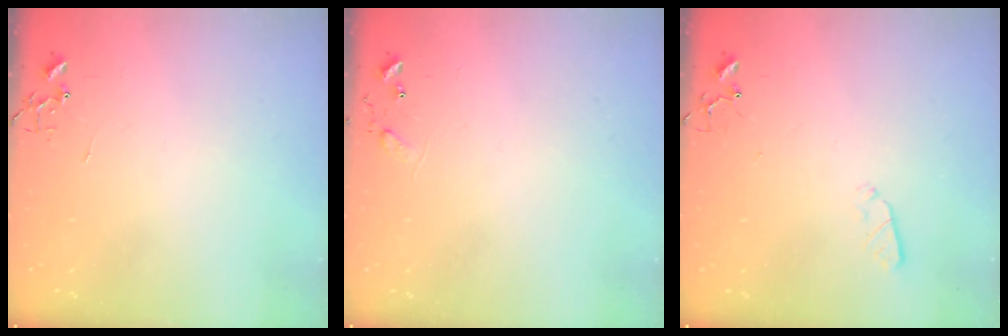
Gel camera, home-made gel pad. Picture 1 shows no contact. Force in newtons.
{"total": 8.0, "press": 8.0, "slide": 0.4}
{"total": 2.9, "press": 2.8, "slide": 0.5}